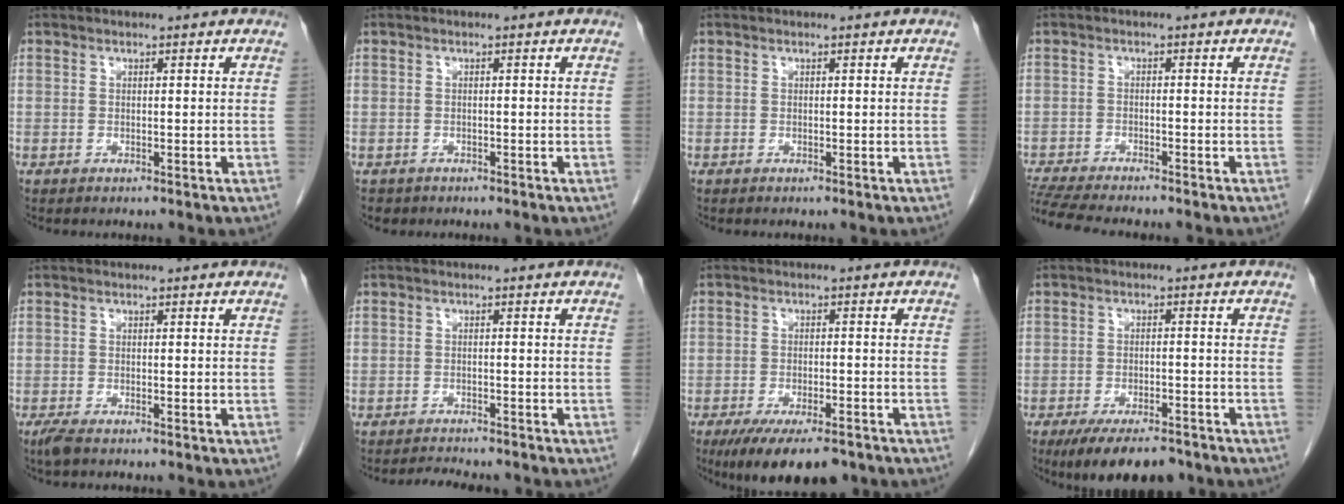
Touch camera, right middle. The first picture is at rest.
{"total": 1.5, "force": [-1.1, 1.0, 0.1], "torque": [-0.008, 0.001, -0.015]}
{"total": 0.0}
{"total": 10.1, "force": [-9.0, 1.0, 4.4], "torque": [-0.072, -0.013, -0.142]}
{"total": 2.0, "force": [-1.5, 0.5, 1.2], "torque": [-0.032, -0.007, -0.027]}
{"total": 4.3, "force": [-4.0, 0.6, 1.3], "torque": [-0.018, -0.008, -0.058]}
{"total": 11.2, "force": [-8.3, 3.3, 6.7], "torque": [-0.098, -0.011, -0.122]}
{"total": 9.9, "force": [-7.8, 3.3, 5.2], "torque": [-0.076, -0.008, -0.119]}